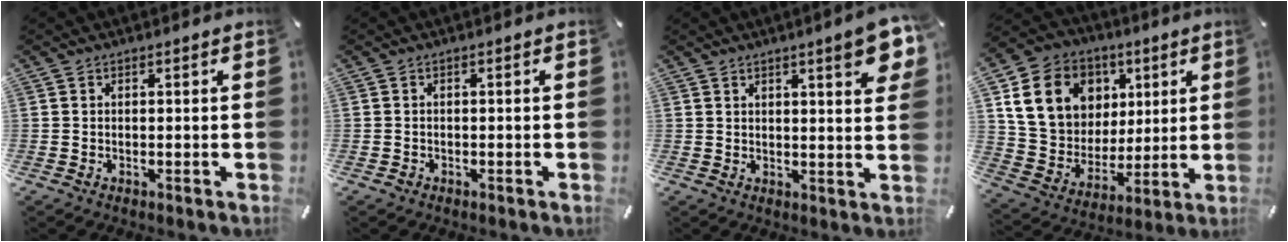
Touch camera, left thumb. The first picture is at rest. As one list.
[{"total": 0.6, "force": [-0.4, 0.5, 0.1], "torque": [-0.001, 0.004, -0.010]}, {"total": 7.5, "force": [4.2, 1.7, 5.9], "torque": [-0.080, -0.021, 0.065]}, {"total": 18.0, "force": [6.7, 14.8, 7.7], "torque": [-0.135, -0.014, 0.133]}]